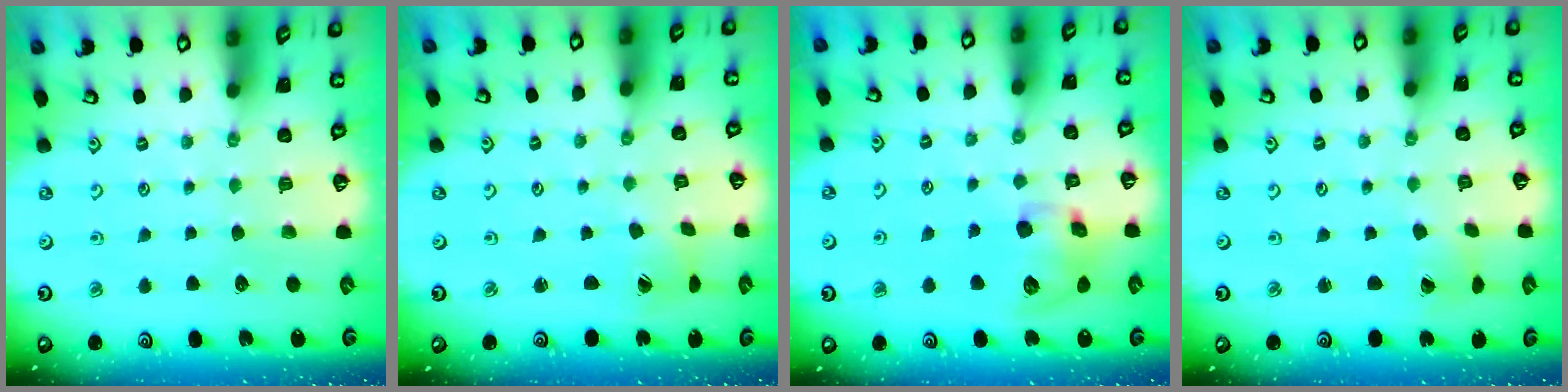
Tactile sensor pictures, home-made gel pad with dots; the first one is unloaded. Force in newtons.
{"total": 2.2, "press": 2.2, "slide": 0.3}
{"total": 13.6, "press": 13.4, "slide": 2.4}
{"total": 1.2, "press": 1.2, "slide": 0.2}